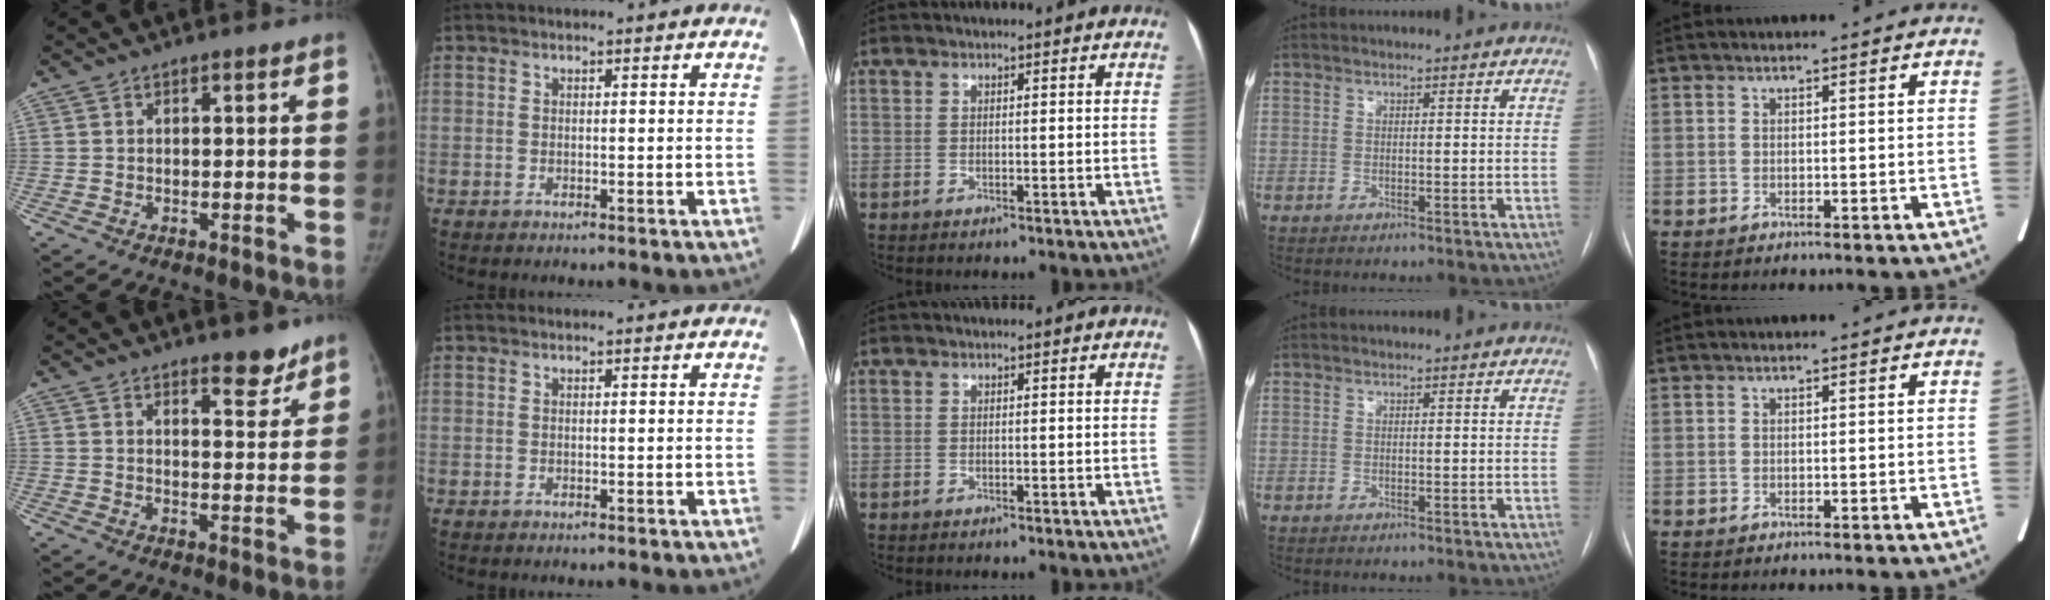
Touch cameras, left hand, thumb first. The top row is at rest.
{"thumb": {"total": 5.0, "force": [4.0, 1.8, 2.5], "torque": [-0.013, -0.030, 0.055]}}